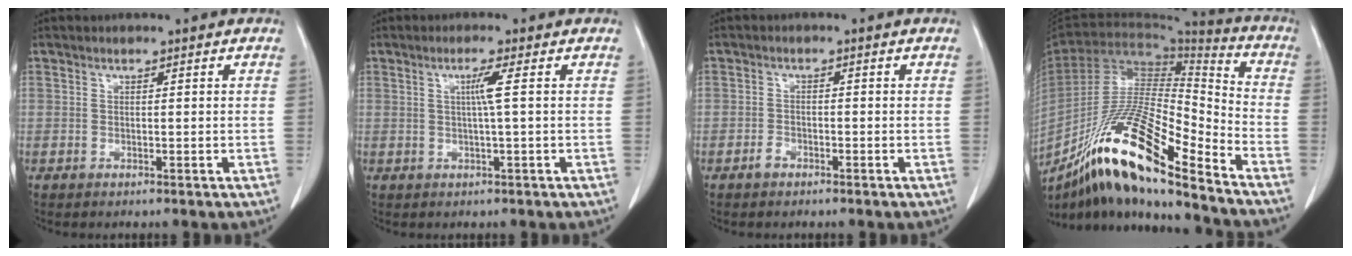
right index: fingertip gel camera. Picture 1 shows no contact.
{"total": 2.6, "force": [0.4, -0.8, 2.5], "torque": [-0.048, 0.000, 0.009]}
{"total": 1.4, "force": [-0.9, 1.0, 0.5], "torque": [-0.008, 0.005, -0.014]}
{"total": 20.2, "force": [-13.8, 2.3, 14.6], "torque": [-0.284, -0.018, -0.248]}